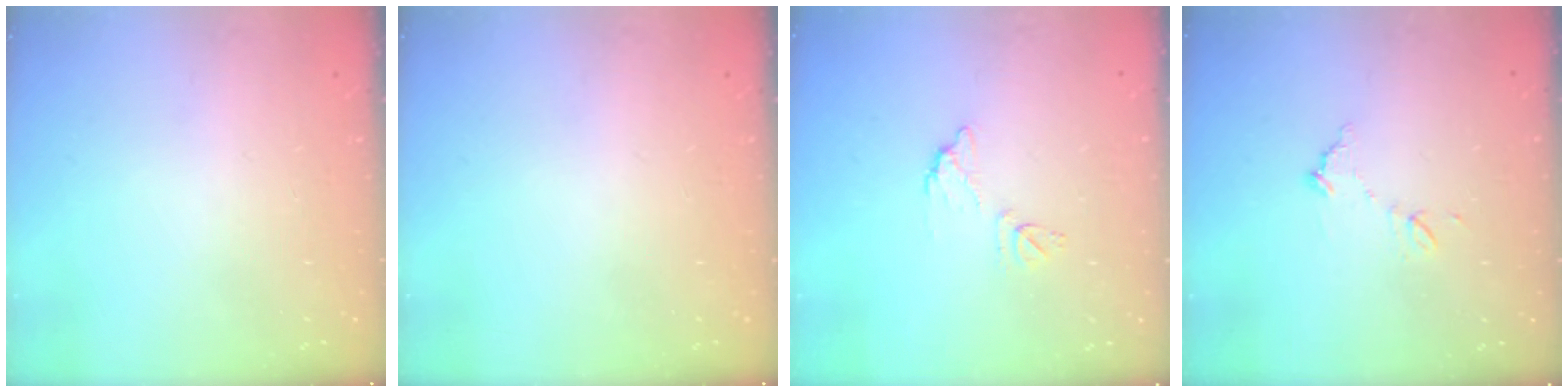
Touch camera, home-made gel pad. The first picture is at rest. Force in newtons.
{"total": 0.0}
{"total": 6.6, "press": 6.6, "slide": 0.4}
{"total": 7.6, "press": 7.6, "slide": 0.4}